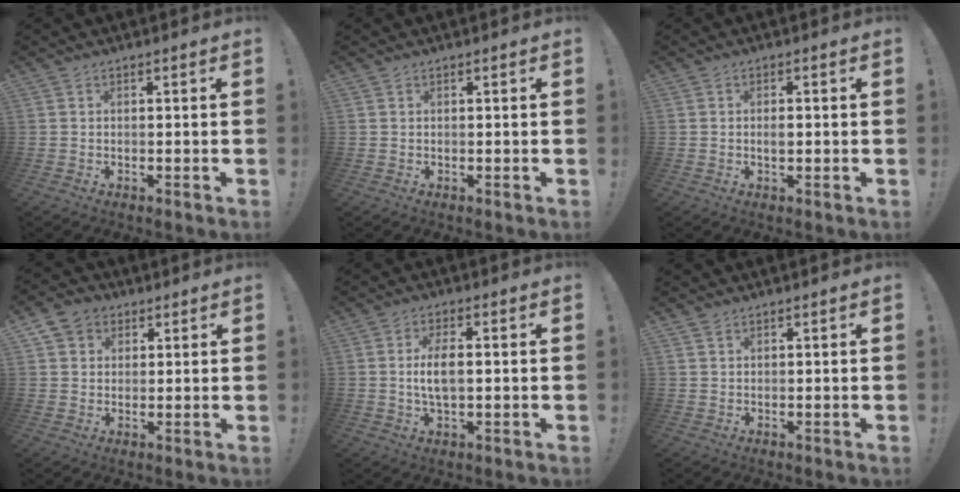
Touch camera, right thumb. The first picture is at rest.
{"total": 0.0}
{"total": 1.8, "force": [-0.4, 0.8, 1.5], "torque": [-0.027, 0.003, -0.009]}
{"total": 6.6, "force": [3.0, 5.5, 2.1], "torque": [-0.035, -0.007, 0.062]}
{"total": 6.6, "force": [0.0, 2.7, 6.0], "torque": [-0.111, -0.001, -0.004]}
{"total": 1.6, "force": [1.2, 0.8, 0.6], "torque": [-0.006, -0.005, 0.022]}